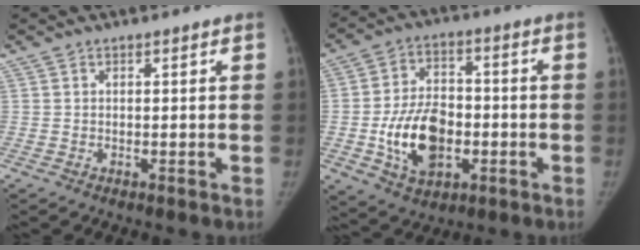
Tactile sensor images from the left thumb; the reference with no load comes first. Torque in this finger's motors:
{"motor_torque": [-0.05, 2.55, 0.69, -0.58, 0.24]}